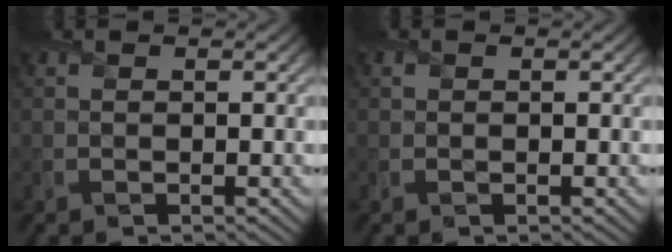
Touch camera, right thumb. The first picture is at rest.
{"total": 0.0}